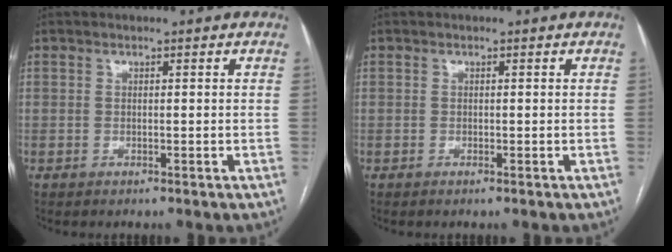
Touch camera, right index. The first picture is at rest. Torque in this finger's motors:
{"motor_torque": [-0.01, -0.01, -0.02, 0.01]}